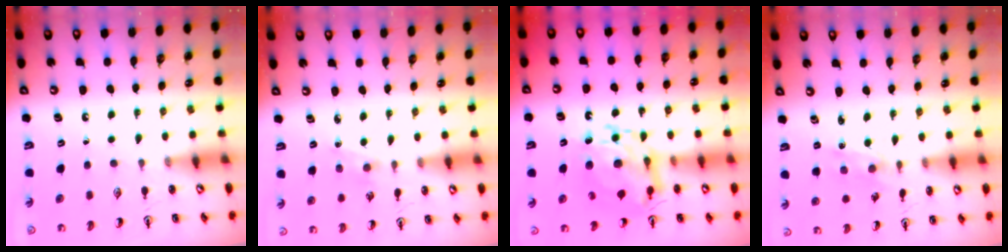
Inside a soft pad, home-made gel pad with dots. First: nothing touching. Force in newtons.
{"total": 2.2, "press": 2.2, "slide": 0.4}
{"total": 13.6, "press": 13.6, "slide": 1.5}
{"total": 1.2, "press": 1.2, "slide": 0.3}